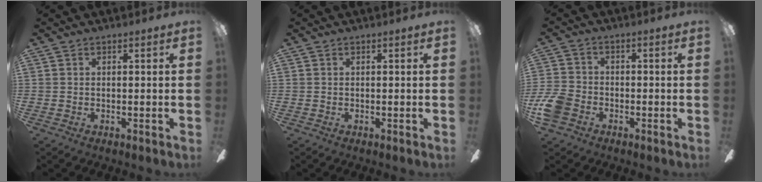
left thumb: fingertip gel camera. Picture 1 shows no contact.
{"total": 0.0}
{"total": 7.2, "force": [-3.1, 5.2, 3.9], "torque": [-0.090, 0.018, -0.060]}